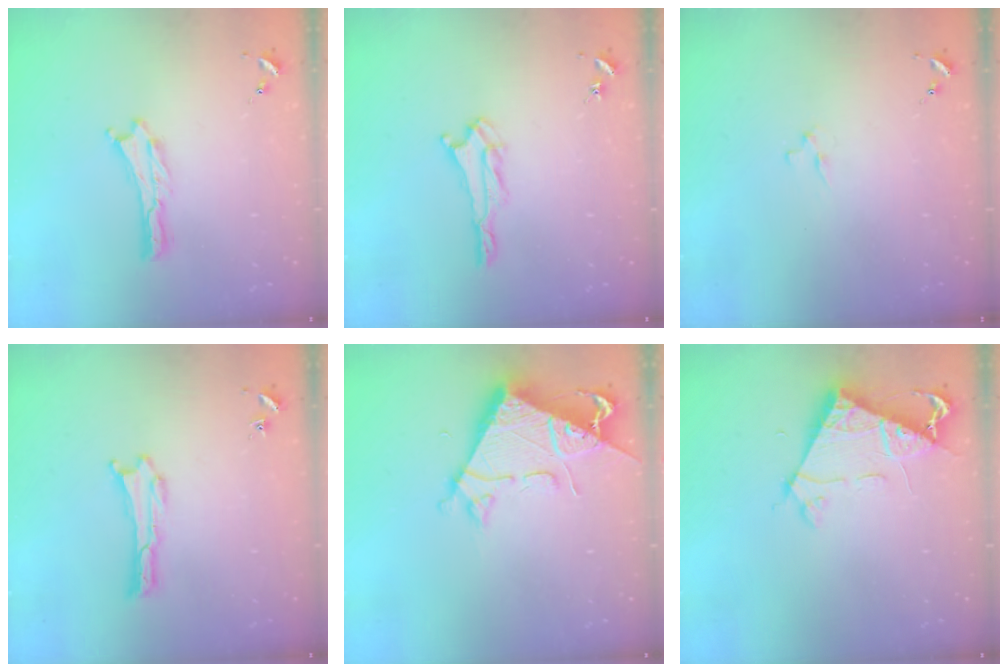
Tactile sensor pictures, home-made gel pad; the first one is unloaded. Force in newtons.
{"total": 1.7, "press": 1.6, "slide": 0.2}
{"total": 1.8, "press": 1.8, "slide": 0.3}
{"total": 0.0}
{"total": 7.8, "press": 7.8, "slide": 0.7}
{"total": 6.4, "press": 6.4, "slide": 0.5}